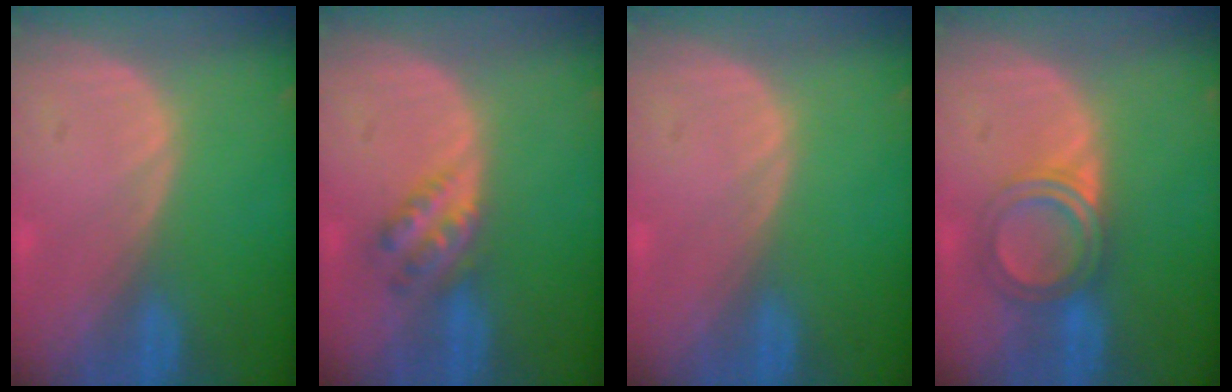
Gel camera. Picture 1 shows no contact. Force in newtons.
{"total": 4.5, "press": 4.0, "slide": 2.0}
{"total": 0.0}
{"total": 5.0, "press": 4.9, "slide": 1.1}